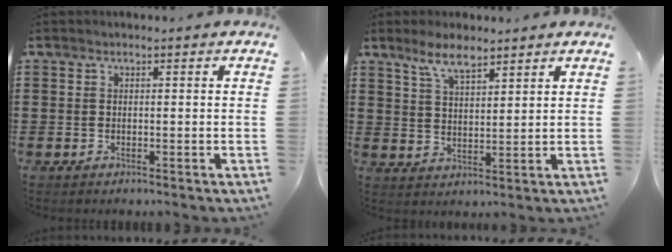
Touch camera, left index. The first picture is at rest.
{"total": 5.9, "force": [4.5, 1.7, 3.4], "torque": [-0.078, -0.001, 0.083]}